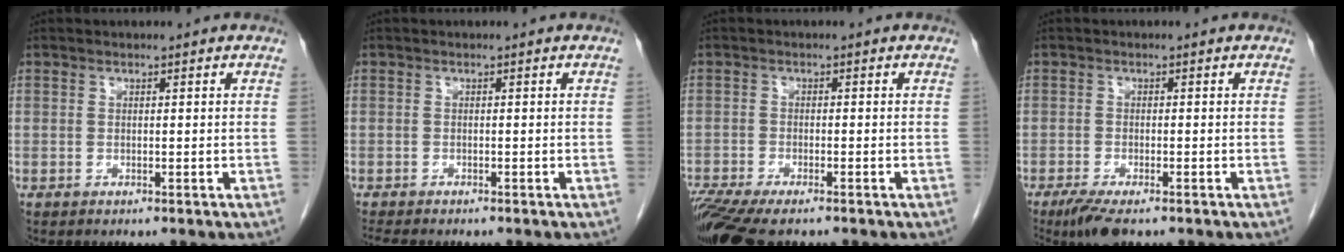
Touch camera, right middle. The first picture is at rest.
{"total": 3.6, "force": [-3.2, 0.6, 1.7], "torque": [-0.030, -0.012, -0.048]}
{"total": 9.5, "force": [-7.4, 2.2, 5.6], "torque": [-0.105, -0.016, -0.125]}
{"total": 5.0, "force": [-3.6, 1.1, 3.4], "torque": [-0.062, -0.013, -0.058]}